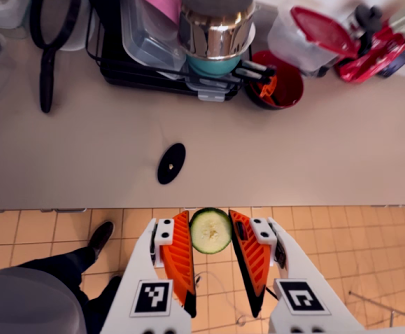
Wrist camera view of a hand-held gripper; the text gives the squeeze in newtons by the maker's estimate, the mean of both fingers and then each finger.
{"total": 7.9, "left": 7.7, "right": 8.1}